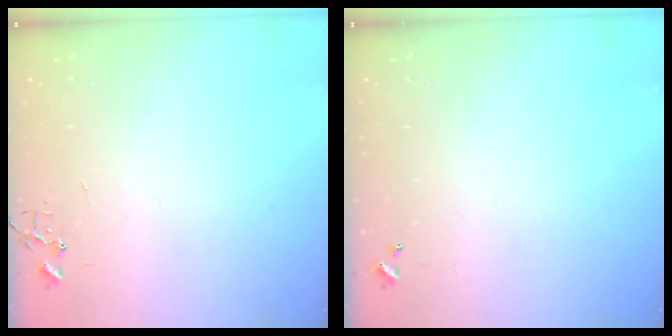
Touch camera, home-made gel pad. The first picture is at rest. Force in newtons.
{"total": 0.0}